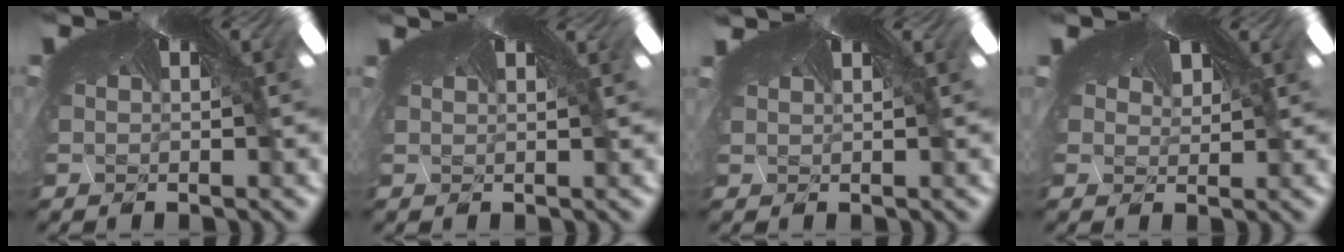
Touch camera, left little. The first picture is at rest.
{"total": 0.0}
{"total": 0.8, "force": [0.3, 0.7, 0.2], "torque": [-0.014, 0.003, 0.006]}
{"total": 1.8, "force": [0.8, 1.4, 0.8], "torque": [-0.025, 0.008, 0.016]}